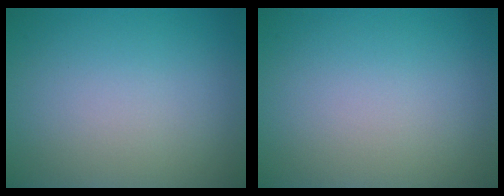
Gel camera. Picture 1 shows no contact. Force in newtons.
{"total": 0.0}